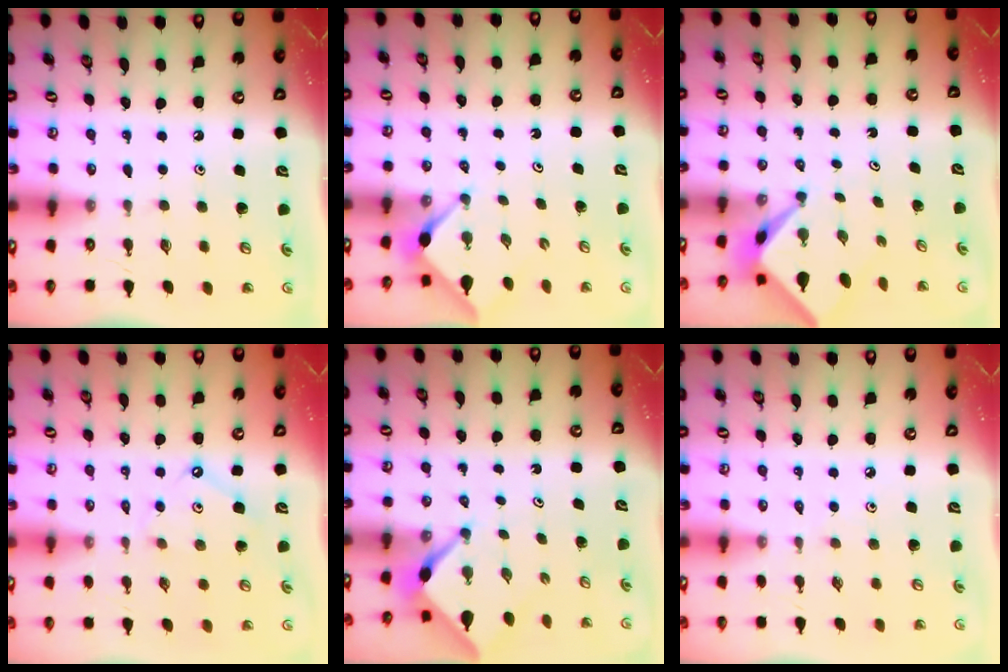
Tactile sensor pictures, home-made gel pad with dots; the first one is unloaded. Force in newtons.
{"total": 2.9, "press": 2.9, "slide": 0.4}
{"total": 2.4, "press": 2.4, "slide": 0.2}
{"total": 6.2, "press": 6.2, "slide": 0.8}
{"total": 2.2, "press": 2.2, "slide": 0.3}
{"total": 2.2, "press": 2.1, "slide": 0.5}